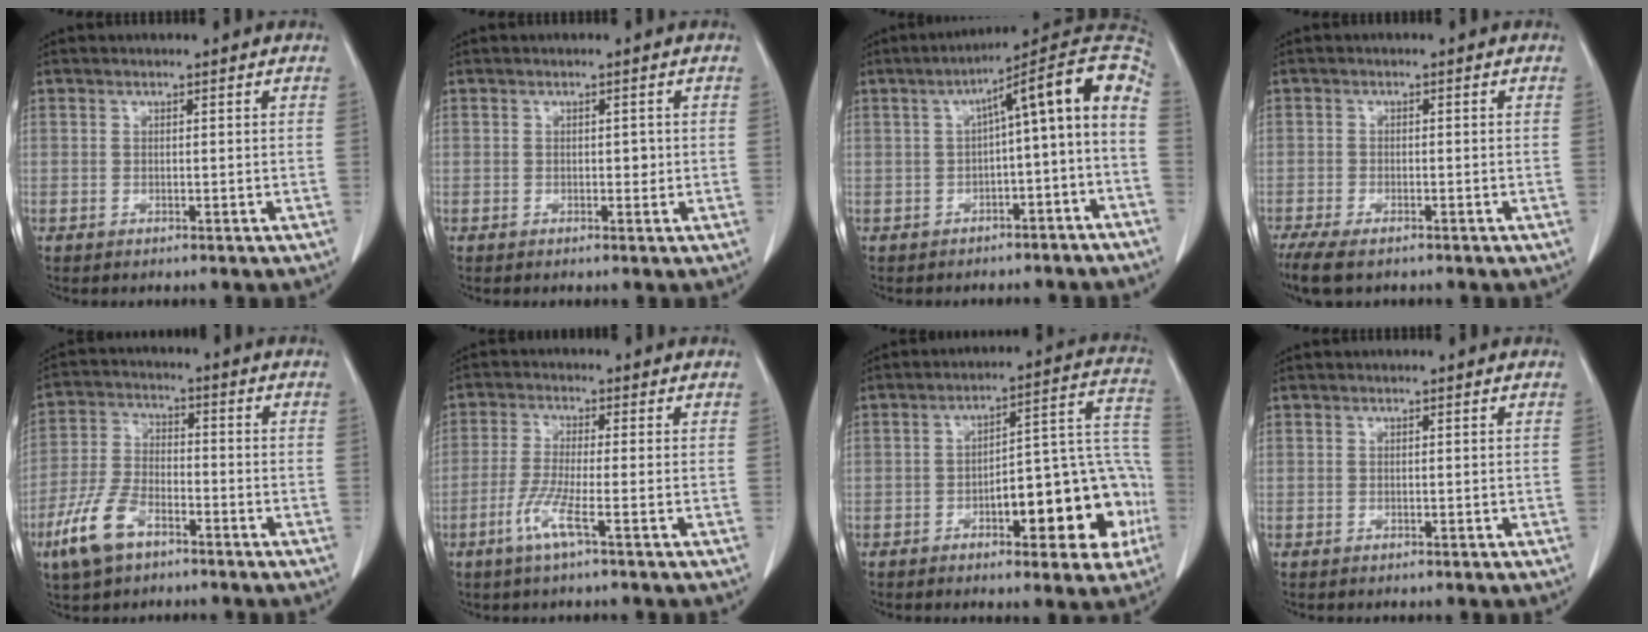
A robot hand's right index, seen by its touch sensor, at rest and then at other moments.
{"total": 1.1, "force": [0.0, 0.7, 0.8], "torque": [-0.008, 0.003, 0.000]}
{"total": 12.5, "force": [-1.2, 1.5, 12.3], "torque": [-0.171, 0.049, -0.020]}
{"total": 6.6, "force": [-4.9, 2.0, 3.8], "torque": [-0.067, -0.015, -0.080]}
{"total": 9.4, "force": [-5.6, 4.3, 6.2], "torque": [-0.149, -0.001, -0.110]}
{"total": 5.2, "force": [-2.5, -0.3, 4.6], "torque": [-0.098, -0.011, -0.055]}
{"total": 16.5, "force": [-5.6, 5.3, 14.6], "torque": [-0.152, 0.051, -0.064]}
{"total": 0.0}